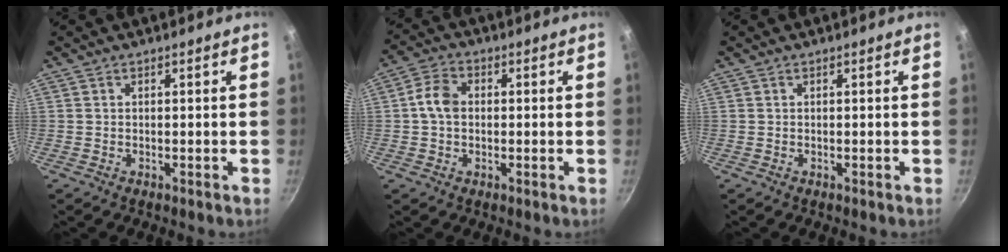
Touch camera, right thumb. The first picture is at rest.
{"total": 5.5, "force": [0.1, 4.1, 3.7], "torque": [-0.064, 0.015, -0.005]}
{"total": 0.0}